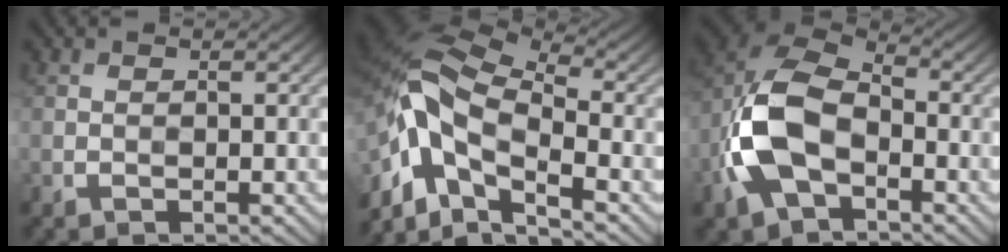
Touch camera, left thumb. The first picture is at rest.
{"total": 14.0, "force": [-4.2, 6.4, 11.7], "torque": [-0.252, -0.003, -0.093]}
{"total": 12.4, "force": [-3.6, 7.6, 9.1], "torque": [-0.221, -0.004, -0.081]}